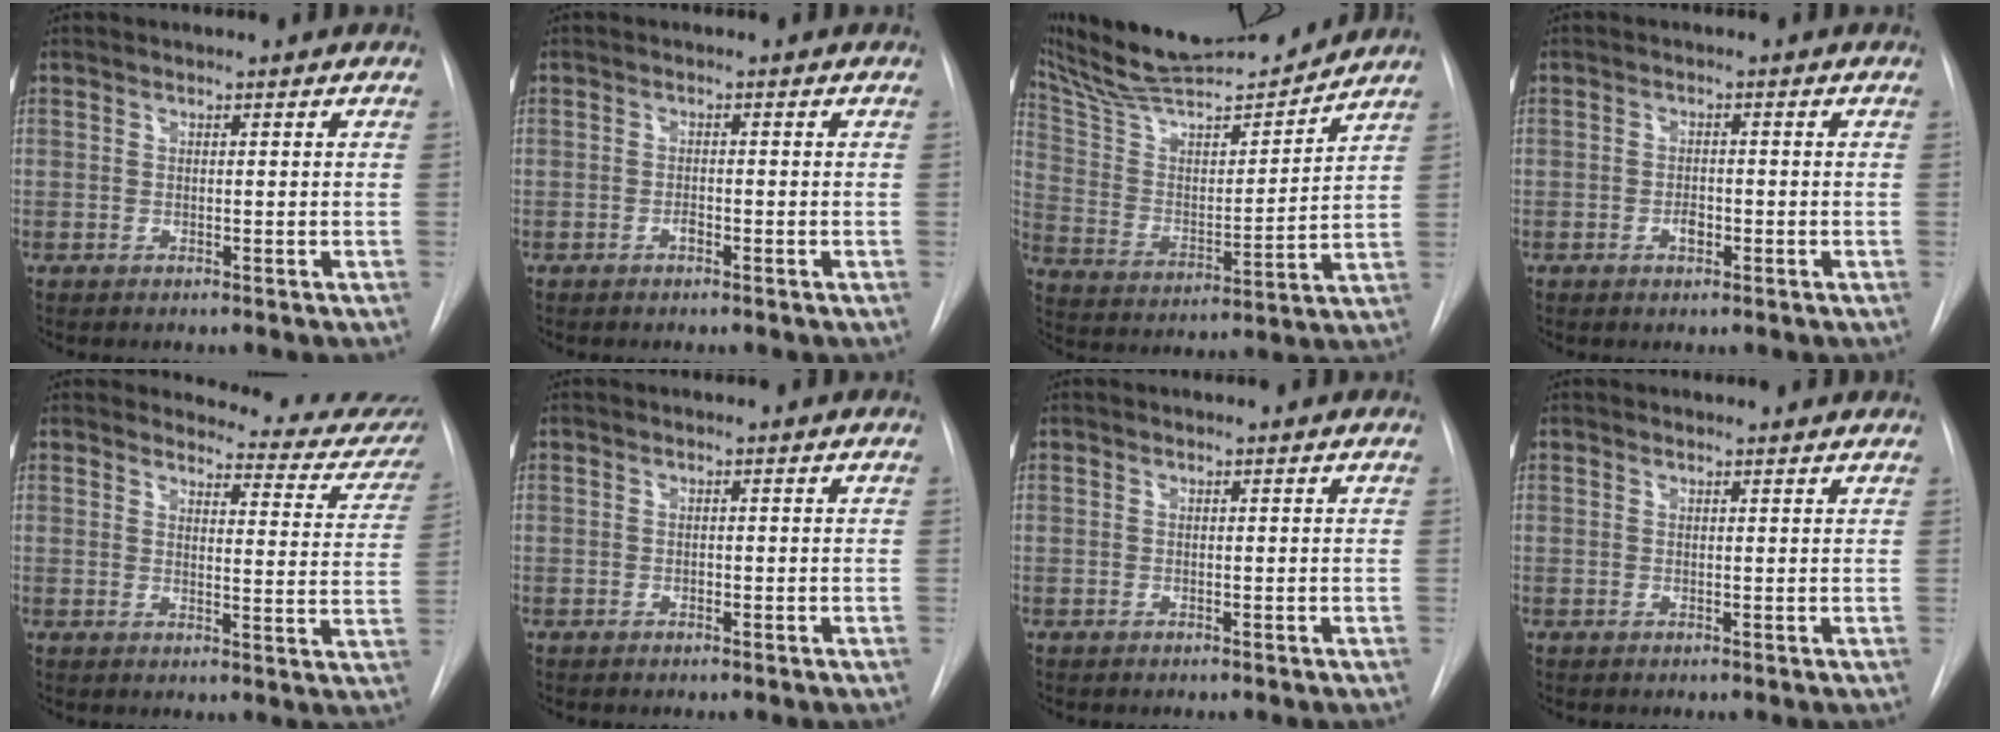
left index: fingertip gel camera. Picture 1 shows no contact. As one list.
[{"total": 0.7, "force": [-0.5, 0.3, 0.5], "torque": [-0.008, 0.001, -0.010]}, {"total": 20.5, "force": [18.9, 2.4, 7.6], "torque": [-0.139, 0.005, 0.315]}, {"total": 1.5, "force": [-0.7, 0.8, 1.1], "torque": [-0.019, 0.003, -0.011]}, {"total": 13.3, "force": [13.1, 2.1, 1.3], "torque": [0.015, -0.081, 0.120]}, {"total": 0.0}, {"total": 0.0}, {"total": 3.4, "force": [3.3, 0.6, 0.5], "torque": [-0.010, 0.015, 0.034]}]